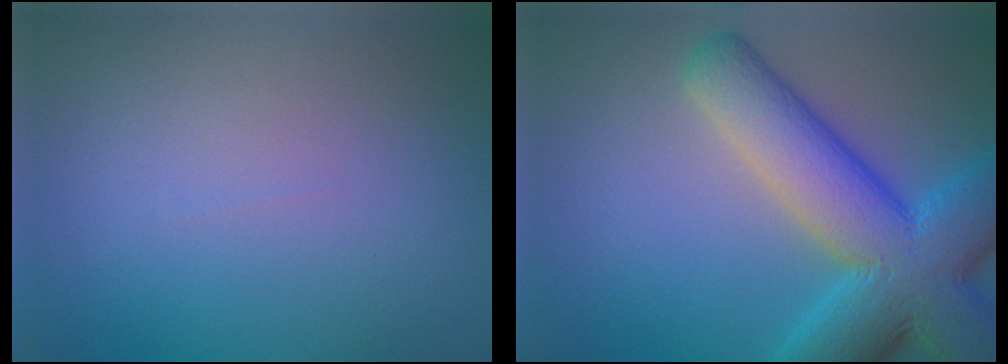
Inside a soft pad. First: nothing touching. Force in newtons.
{"total": 11.8, "press": 11.8, "slide": 0.4}